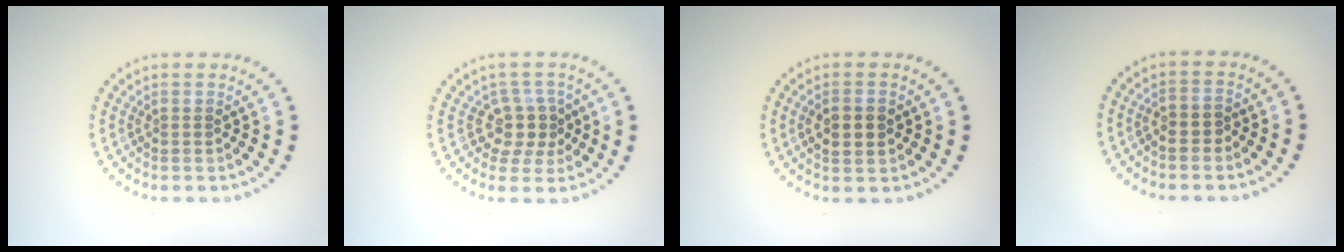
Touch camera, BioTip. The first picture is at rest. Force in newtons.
{"total": 2.9, "press": 2.3, "slide": 1.8}
{"total": 2.6, "press": 2.6, "slide": 0.2}
{"total": 1.3, "press": 1.2, "slide": 0.6}